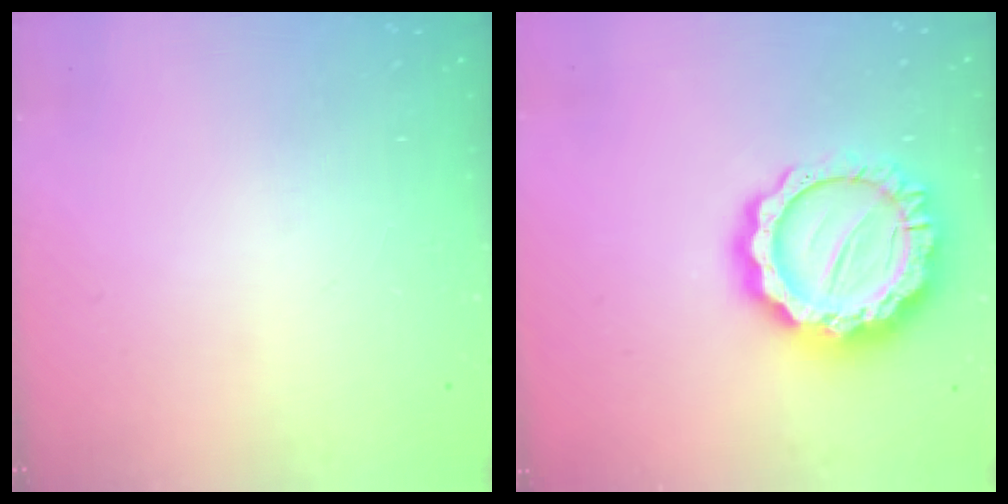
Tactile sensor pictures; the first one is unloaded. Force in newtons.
{"total": 19.1, "press": 19.1, "slide": 1.4}